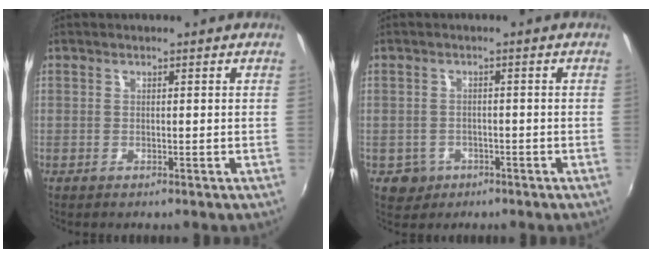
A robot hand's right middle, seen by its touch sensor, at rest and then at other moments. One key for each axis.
{"total": 3.8, "fx": -1.6, "fy": 3.4, "fz": 0.7, "tx": -0.025, "ty": 0.002, "tz": -0.019}